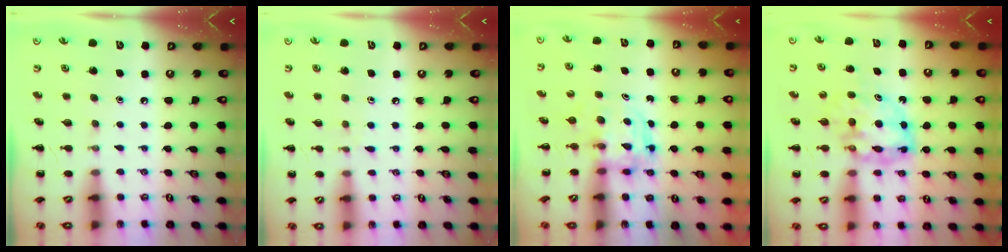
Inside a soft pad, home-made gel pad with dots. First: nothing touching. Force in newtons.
{"total": 3.8, "press": 3.4, "slide": 1.7}
{"total": 3.8, "press": 3.8, "slide": 0.3}
{"total": 7.0, "press": 6.8, "slide": 1.8}